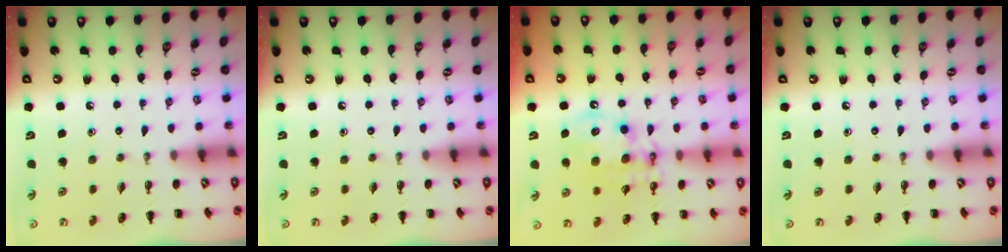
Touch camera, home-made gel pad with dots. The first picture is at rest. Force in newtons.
{"total": 0.0}
{"total": 12.3, "press": 11.9, "slide": 3.0}
{"total": 0.0}